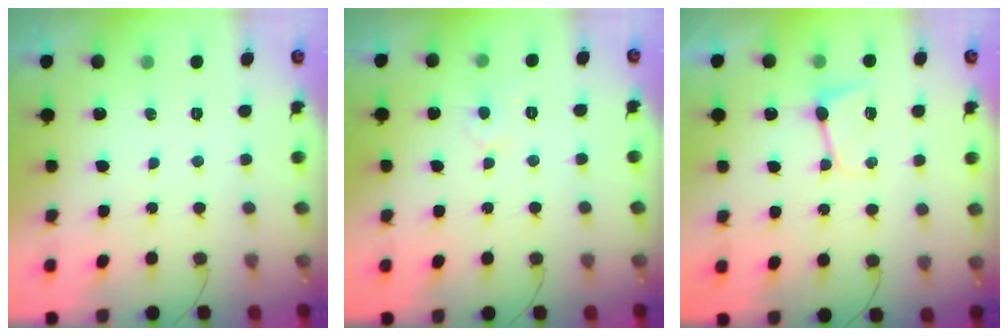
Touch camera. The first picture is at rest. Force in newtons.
{"total": 2.9, "press": 2.9, "slide": 0.2}
{"total": 4.9, "press": 4.9, "slide": 0.7}